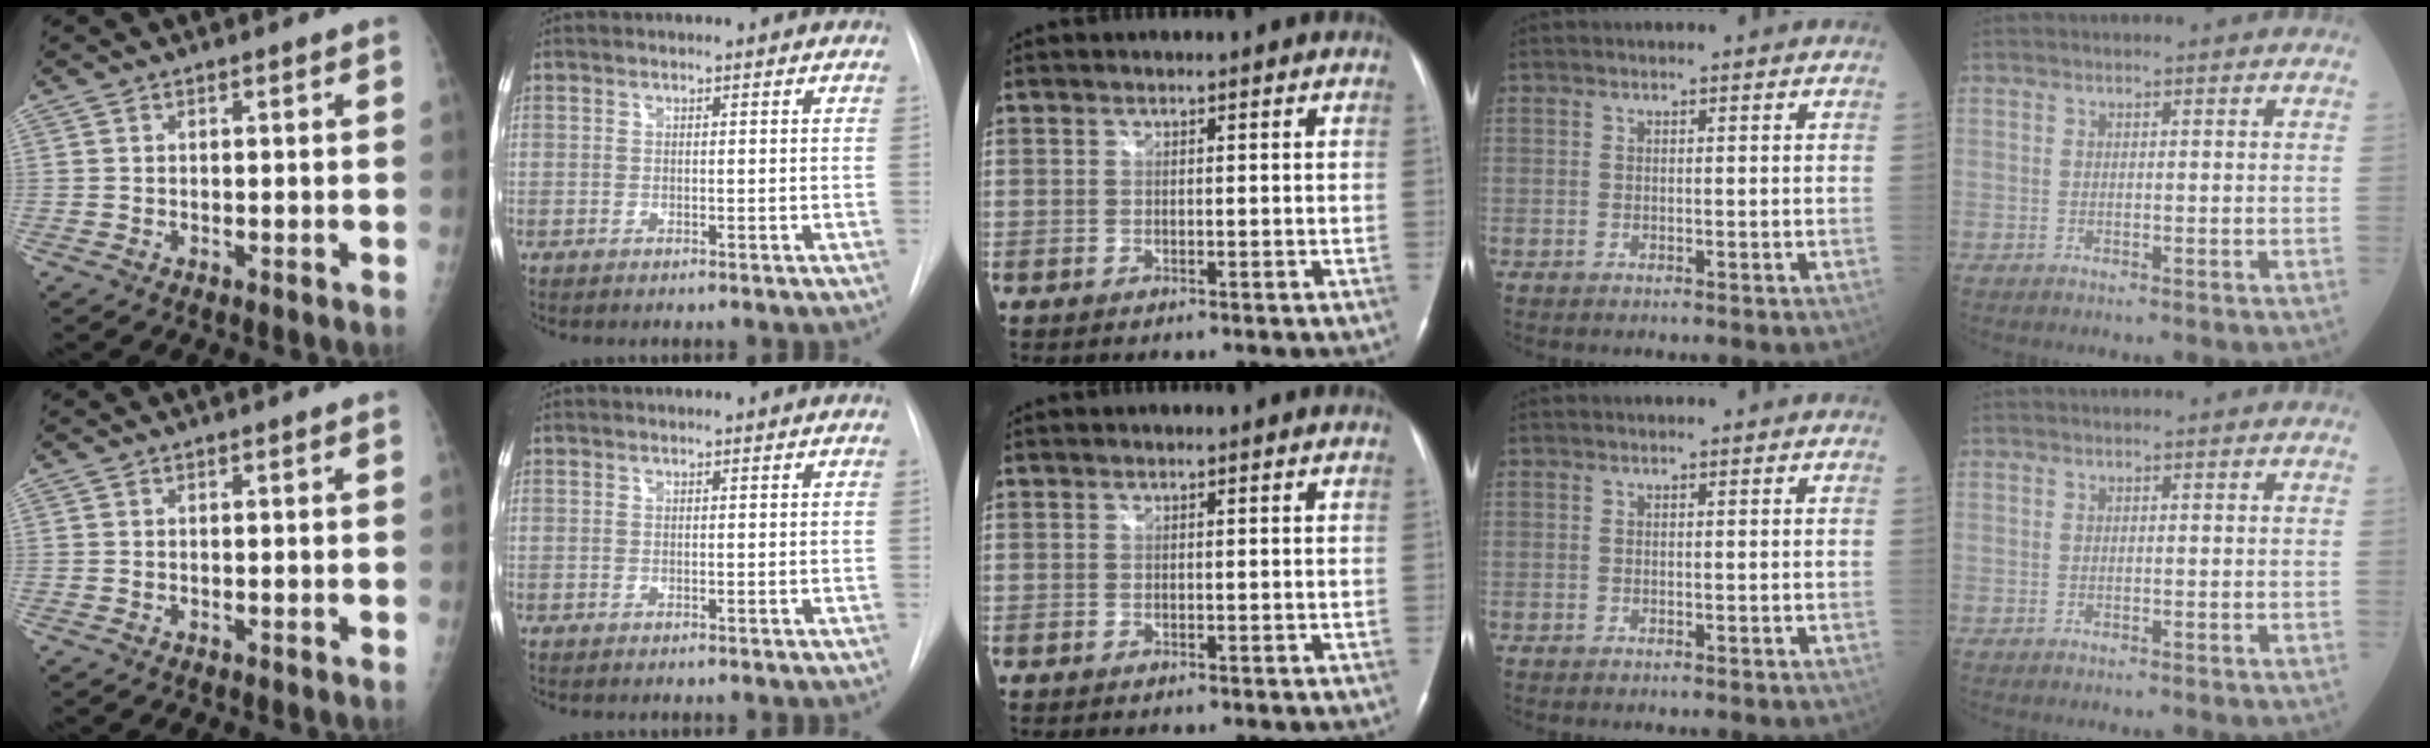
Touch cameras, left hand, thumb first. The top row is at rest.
{}